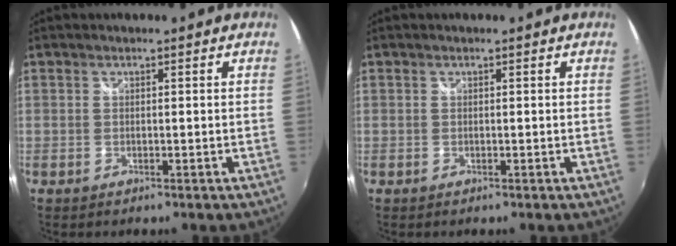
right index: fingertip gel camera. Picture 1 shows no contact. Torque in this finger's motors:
{"motor_torque": [0.02, 0.02, 0.00, -0.01]}